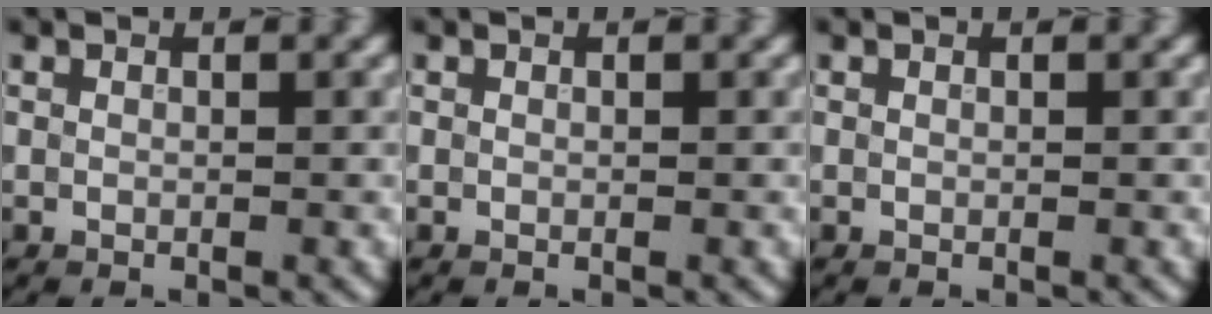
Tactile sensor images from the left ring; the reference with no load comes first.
{"total": 0.0}
{"total": 0.0}